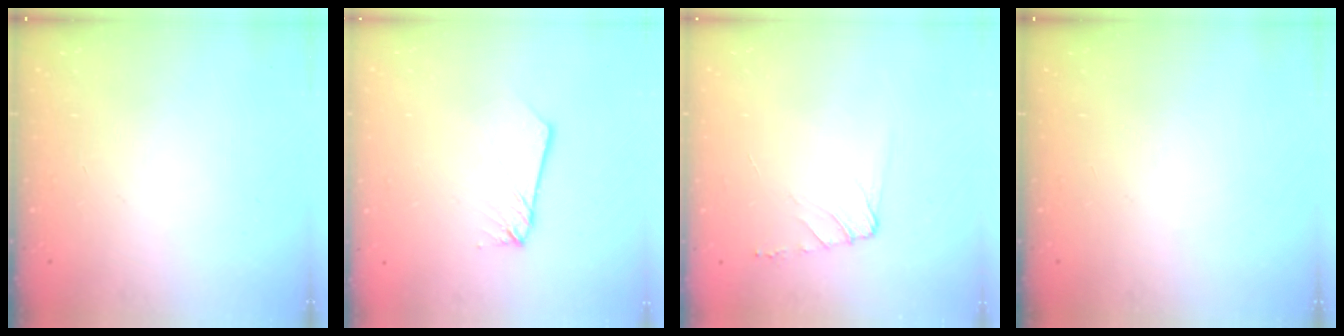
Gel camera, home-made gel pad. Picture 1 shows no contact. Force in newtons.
{"total": 2.6, "press": 2.6, "slide": 0.2}
{"total": 7.0, "press": 6.9, "slide": 1.0}
{"total": 0.0}